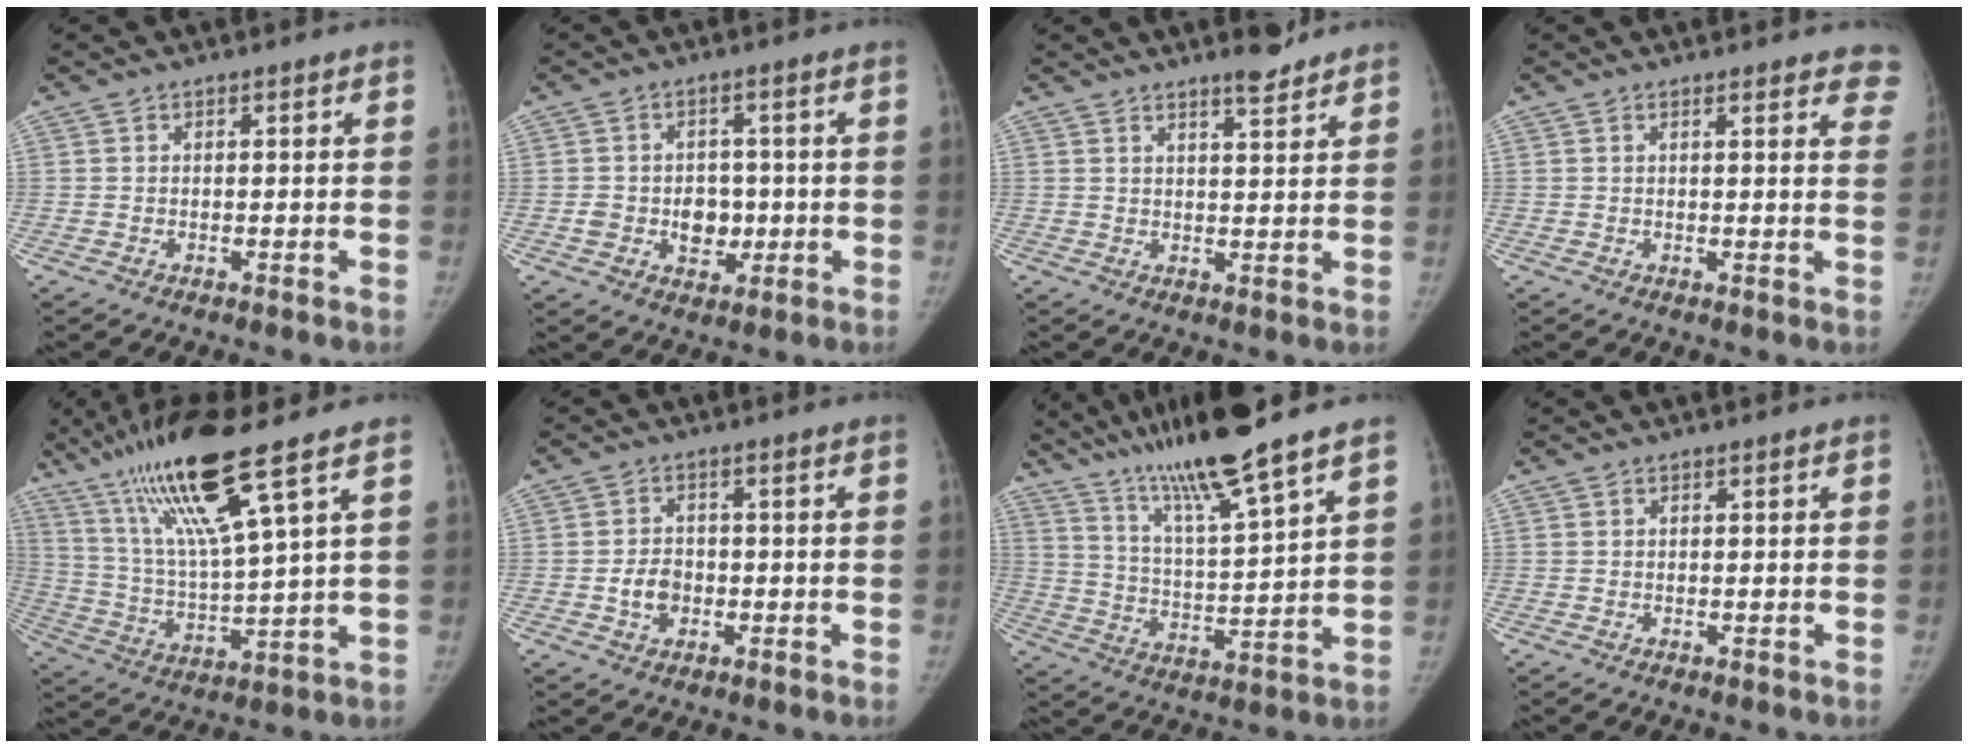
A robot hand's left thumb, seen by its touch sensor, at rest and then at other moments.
{"total": 6.5, "force": [-1.0, 5.2, 3.9], "torque": [-0.024, 0.007, -0.008]}
{"total": 4.3, "force": [3.6, 0.8, 2.3], "torque": [-0.025, -0.028, 0.052]}
{"total": 7.2, "force": [5.9, 1.9, 3.6], "torque": [-0.010, -0.019, 0.047]}
{"total": 17.3, "force": [10.7, 0.8, 13.6], "torque": [-0.264, -0.043, 0.204]}
{"total": 4.1, "force": [-0.9, 3.1, 2.4], "torque": [-0.030, 0.009, -0.016]}
{"total": 15.9, "force": [12.2, 0.0, 10.2], "torque": [-0.173, -0.057, 0.219]}
{"total": 0.0}